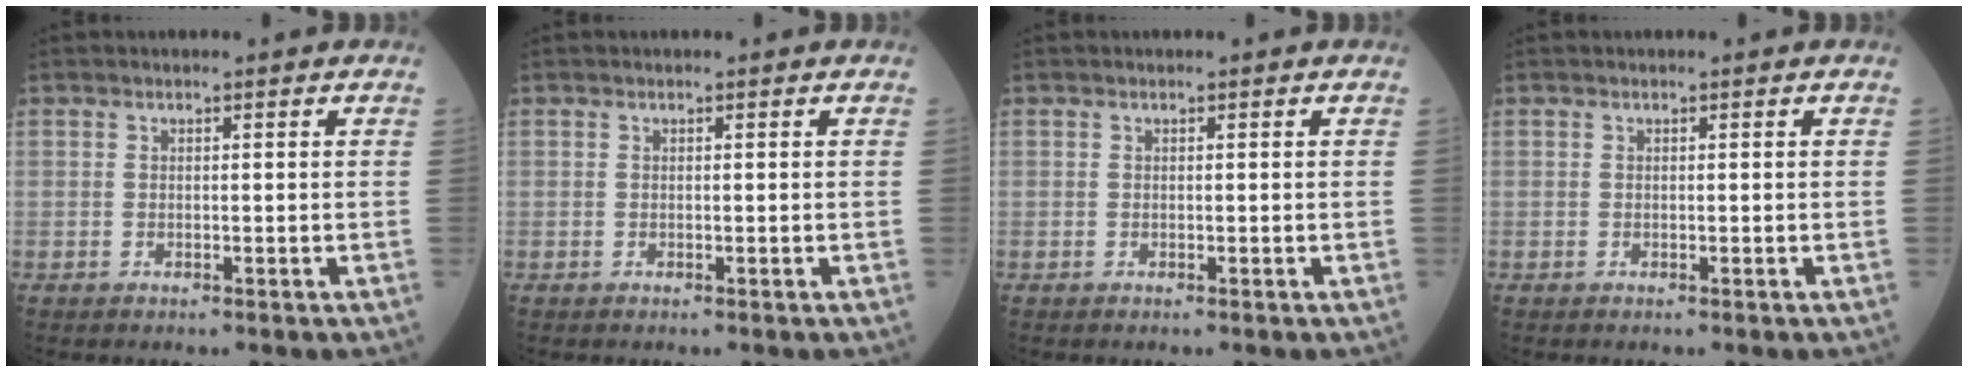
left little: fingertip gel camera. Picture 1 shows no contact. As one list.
[{"total": 0.0}, {"total": 0.0}, {"total": 0.0}]